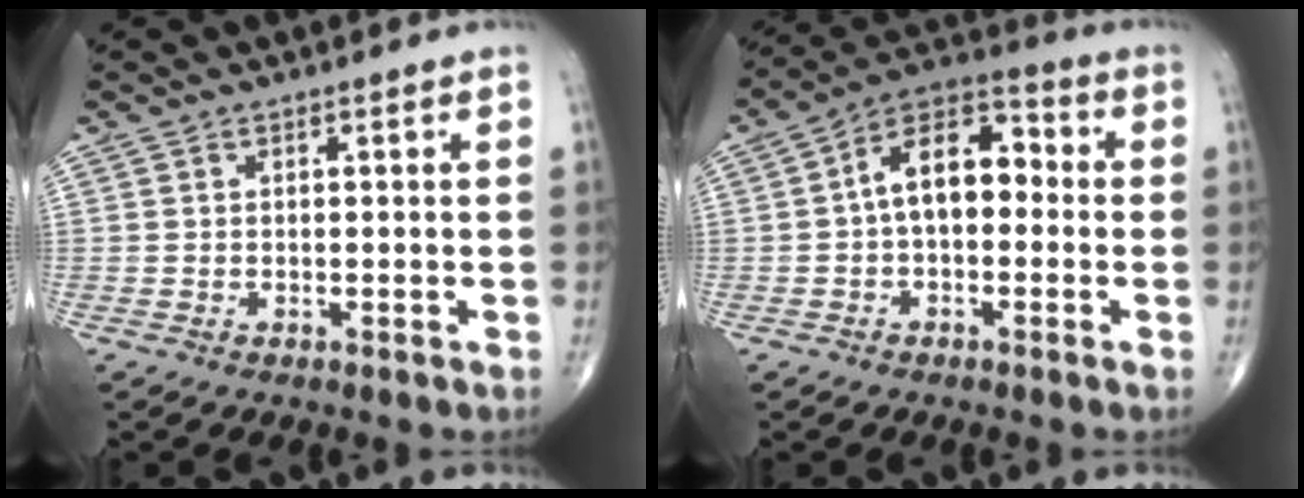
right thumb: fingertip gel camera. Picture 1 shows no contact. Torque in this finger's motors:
{"motor_torque": [0.26, 0.51, 0.70, -0.55, 0.28]}